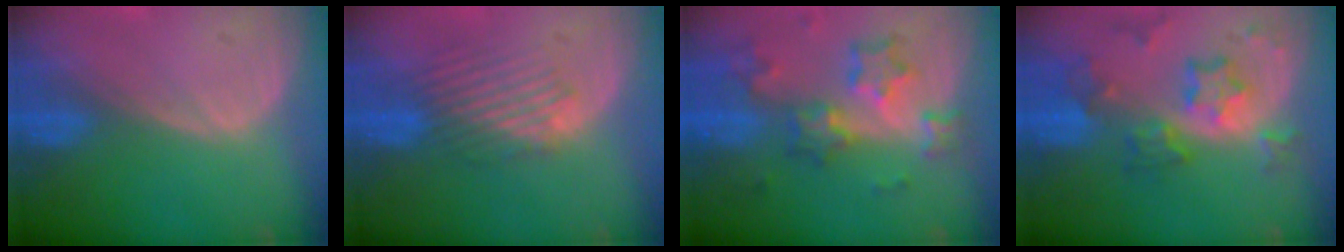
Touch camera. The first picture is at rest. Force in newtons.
{"total": 5.1, "press": 4.7, "slide": 1.8}
{"total": 8.5, "press": 7.5, "slide": 4.0}
{"total": 8.2, "press": 7.2, "slide": 4.0}